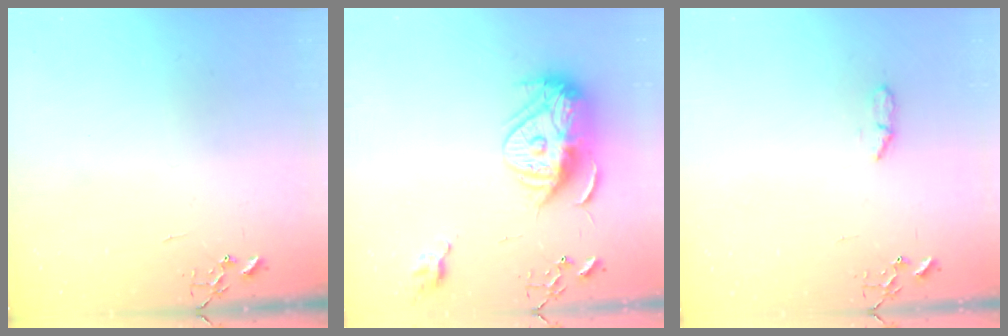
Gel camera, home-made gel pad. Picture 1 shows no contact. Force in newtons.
{"total": 15.7, "press": 15.6, "slide": 1.9}
{"total": 4.5, "press": 4.4, "slide": 0.6}